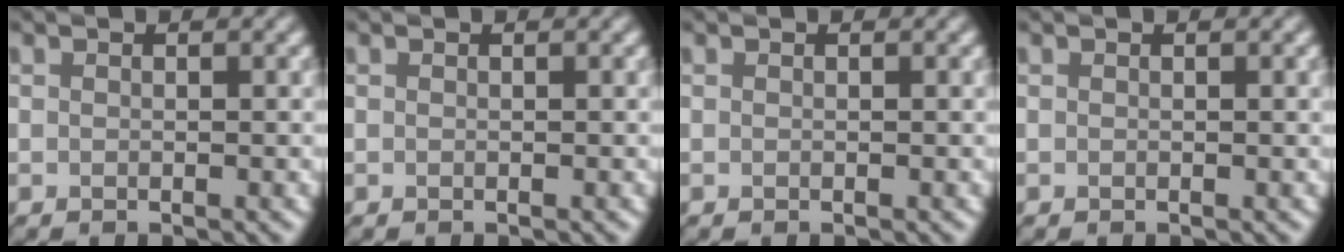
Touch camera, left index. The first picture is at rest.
{"total": 0.0}
{"total": 0.0}
{"total": 0.0}